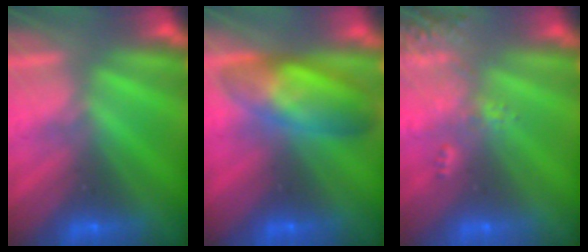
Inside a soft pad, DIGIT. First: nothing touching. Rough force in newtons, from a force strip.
{"total": 7.4}
{"total": 2.4}